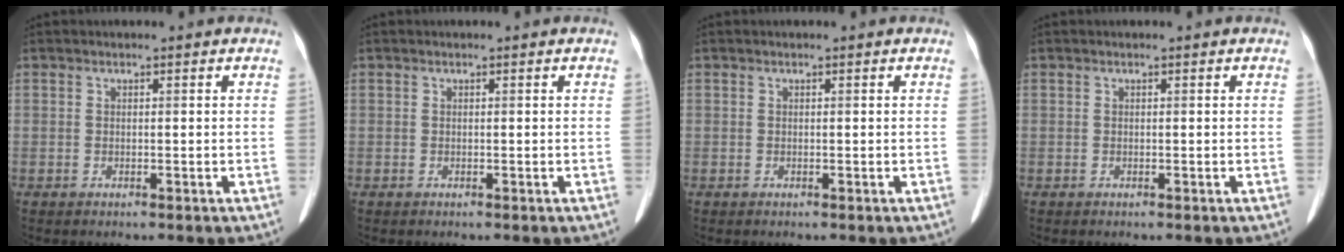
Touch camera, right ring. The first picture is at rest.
{"total": 0.0}
{"total": 0.0}
{"total": 0.0}